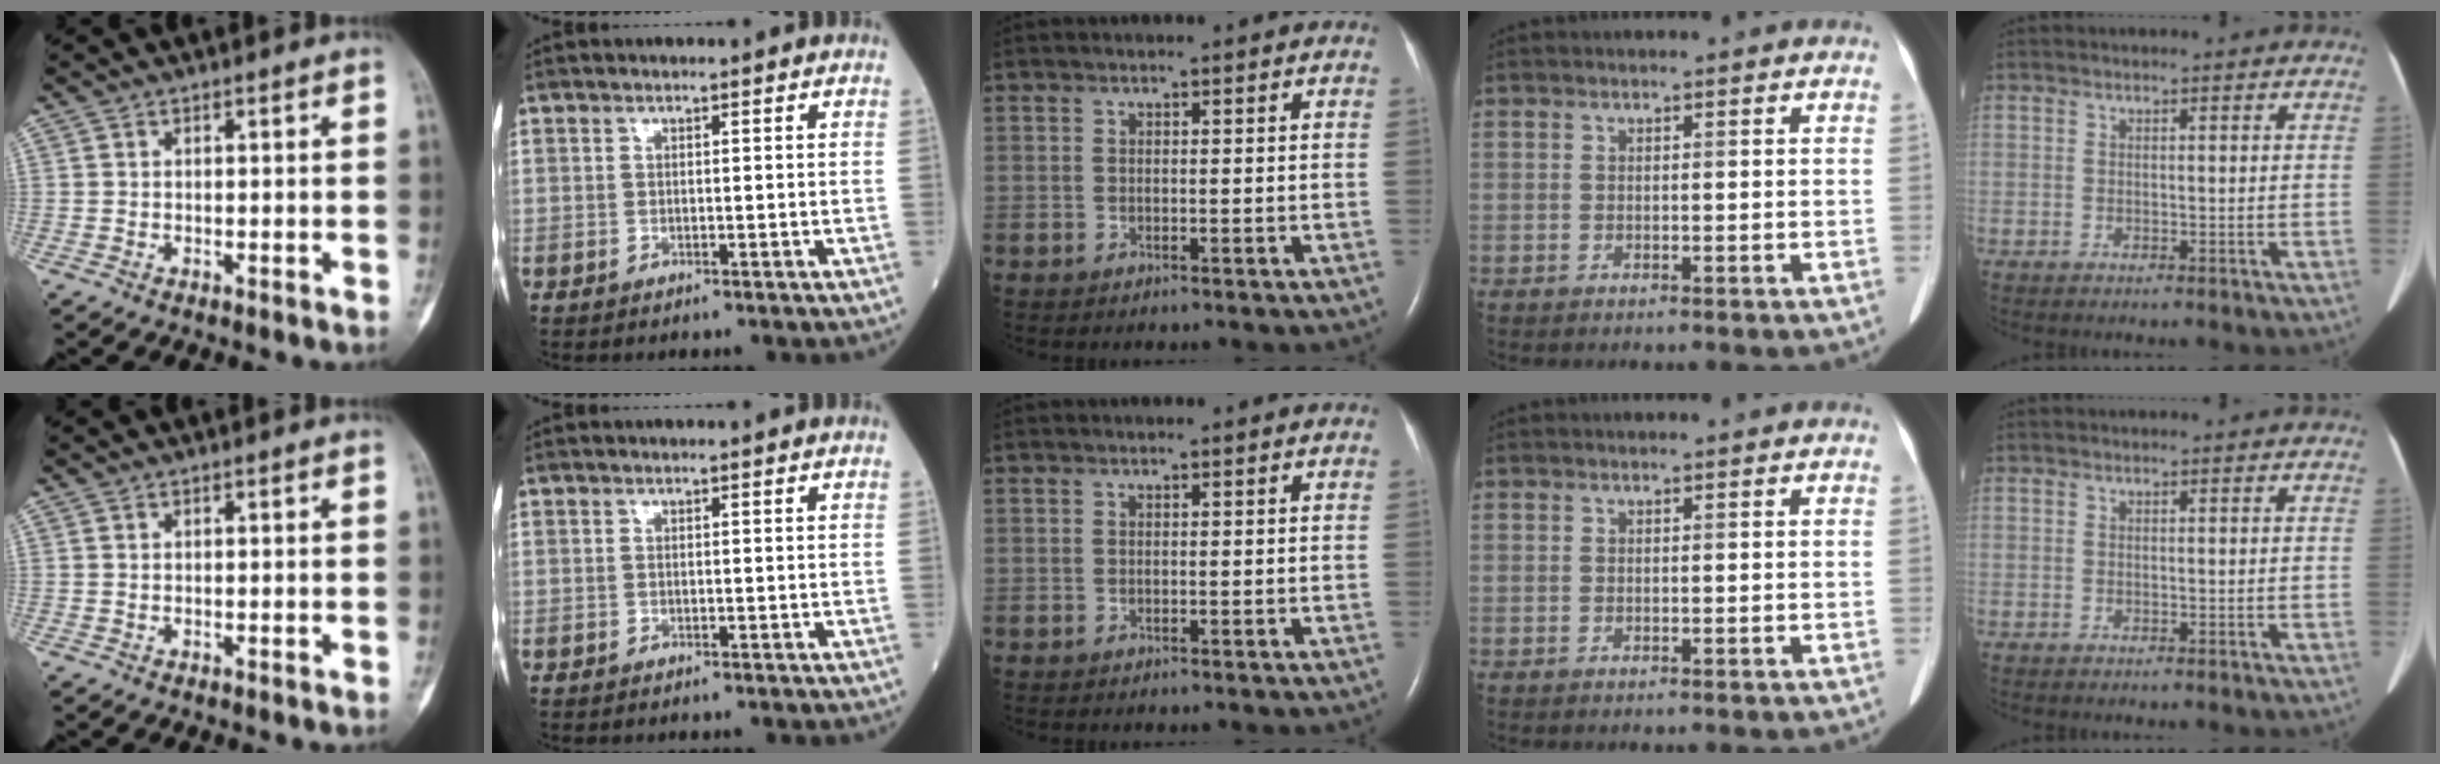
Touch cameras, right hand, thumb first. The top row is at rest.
{}